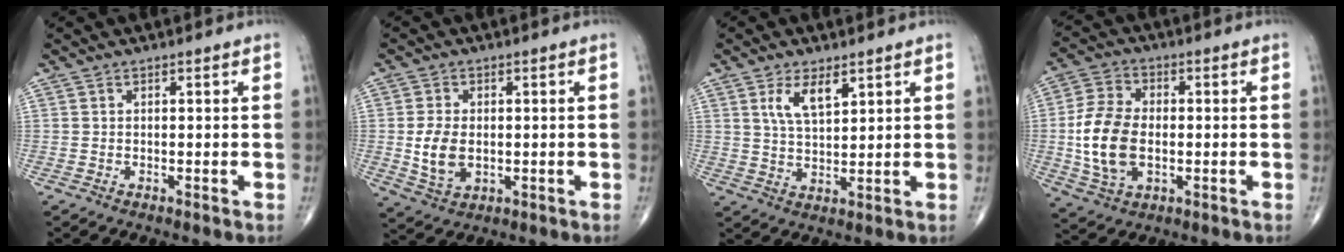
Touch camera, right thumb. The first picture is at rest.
{"total": 6.9, "force": [-0.3, 4.5, 5.2], "torque": [-0.097, -0.005, 0.003]}
{"total": 6.3, "force": [3.2, 2.7, 4.7], "torque": [-0.079, -0.019, 0.065]}
{"total": 12.4, "force": [-1.0, 7.8, 9.7], "torque": [-0.191, 0.006, -0.017]}